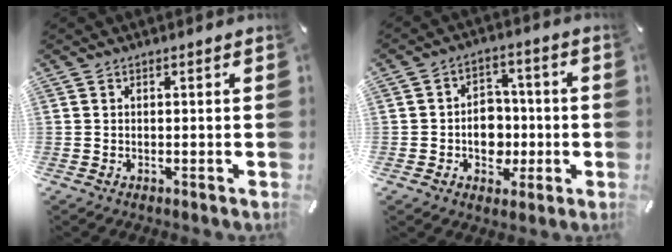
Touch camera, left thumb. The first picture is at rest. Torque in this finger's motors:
{"motor_torque": [0.69, 0.81, 0.32, 0.15, 0.03]}